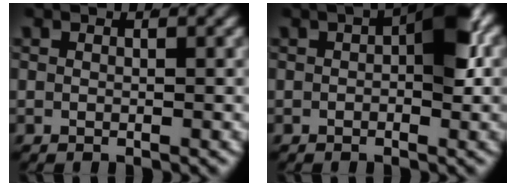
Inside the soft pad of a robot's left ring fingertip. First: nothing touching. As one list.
[{"total": 4.2, "force": [0.4, 1.5, 3.9], "torque": [-0.053, -0.001, 0.007]}]